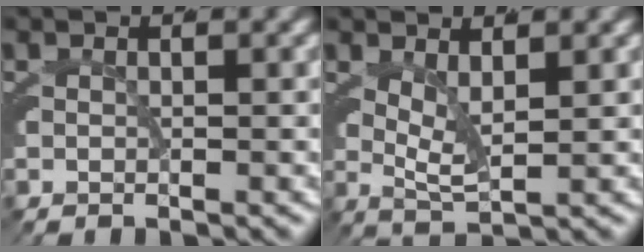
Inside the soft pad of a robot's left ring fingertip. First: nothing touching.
{"total": 5.1, "force": [2.1, 2.8, 3.8], "torque": [-0.070, -0.007, 0.034]}